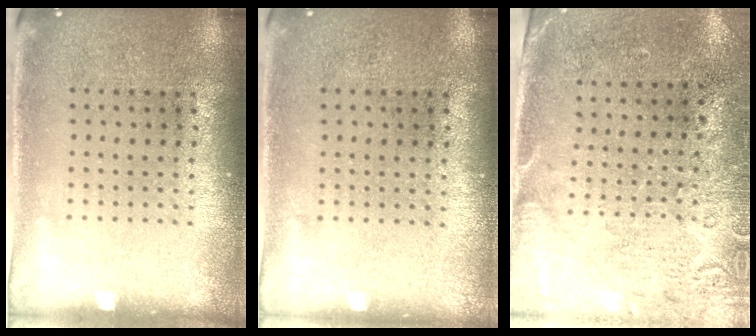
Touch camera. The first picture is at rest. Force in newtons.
{"total": 0.0}
{"total": 2.7, "press": 2.3, "slide": 1.4}